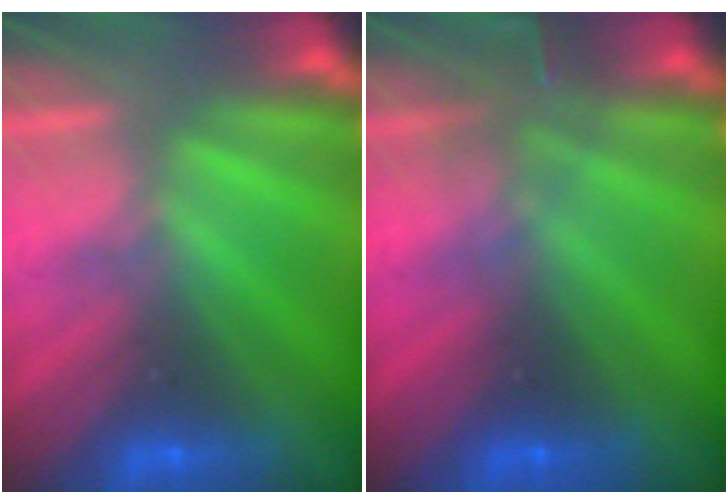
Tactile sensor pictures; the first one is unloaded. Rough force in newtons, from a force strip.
{"total": 3.2}